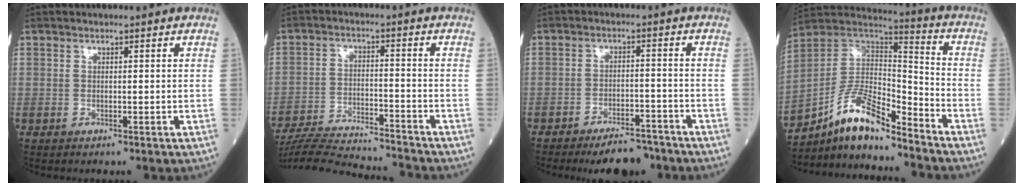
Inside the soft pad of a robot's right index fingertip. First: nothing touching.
{"total": 14.5, "force": [-14.1, 0.3, 3.5], "torque": [-0.061, -0.003, -0.224]}
{"total": 6.7, "force": [-5.5, 2.2, 3.2], "torque": [-0.043, 0.000, -0.087]}
{"total": 13.0, "force": [-10.2, 2.6, 7.6], "torque": [-0.142, 0.029, -0.185]}